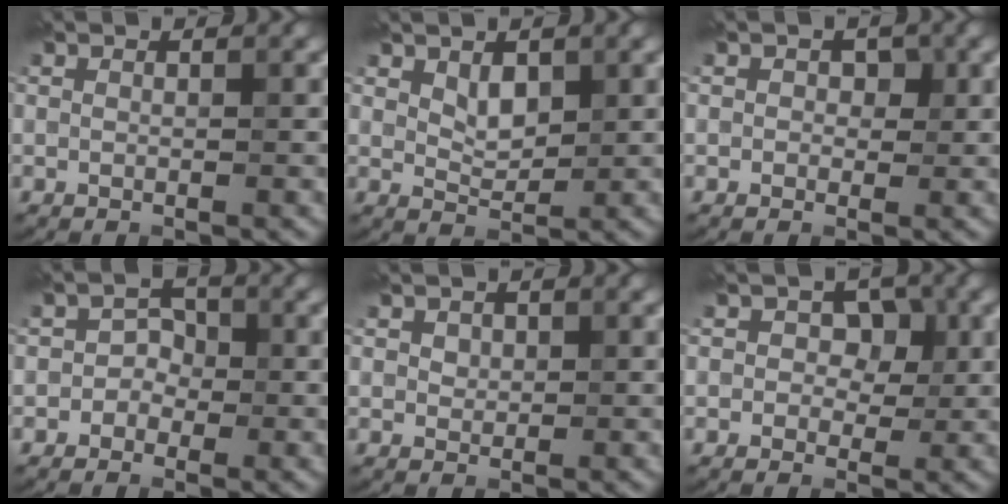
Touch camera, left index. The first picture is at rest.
{"total": 1.9, "force": [1.0, 1.2, 1.1], "torque": [-0.022, 0.000, 0.024]}
{"total": 1.6, "force": [0.1, 1.4, 0.8], "torque": [0.005, 0.007, -0.004]}
{"total": 1.9, "force": [-0.7, 1.7, 0.6], "torque": [0.015, 0.011, -0.022]}
{"total": 0.9, "force": [0.5, 0.8, 0.1], "torque": [-0.003, 0.005, 0.008]}
{"total": 3.0, "force": [0.5, 2.5, 1.7], "torque": [-0.003, 0.007, -0.006]}